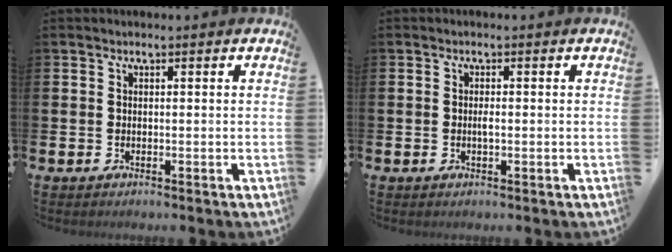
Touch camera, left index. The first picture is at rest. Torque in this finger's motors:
{"motor_torque": [-0.34, -0.04, -0.08, -0.01]}